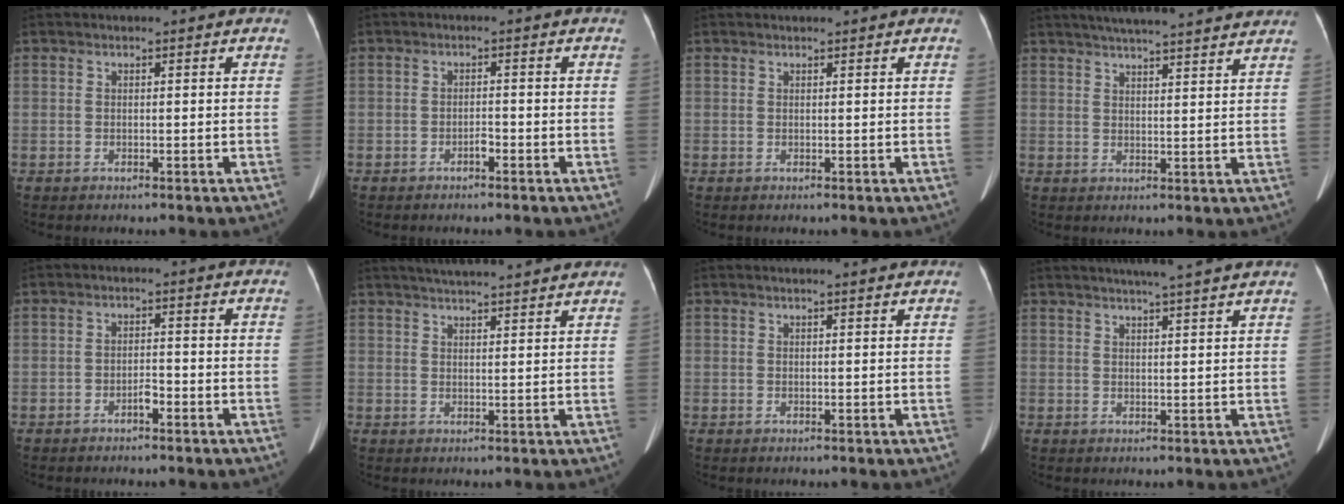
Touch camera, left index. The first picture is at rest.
{"total": 1.4, "force": [-1.1, 0.4, 0.8], "torque": [-0.012, 0.003, -0.017]}
{"total": 1.1, "force": [1.1, 0.2, 0.2], "torque": [-0.007, 0.018, 0.017]}
{"total": 17.6, "force": [15.7, 1.3, 7.8], "torque": [-0.116, 0.030, 0.202]}
{"total": 1.8, "force": [-1.4, 0.5, 1.1], "torque": [-0.017, 0.003, -0.022]}
{"total": 12.2, "force": [11.0, 0.9, 5.3], "torque": [-0.080, 0.029, 0.142]}
{"total": 2.3, "force": [2.1, 0.0, 0.9], "torque": [-0.015, 0.010, 0.023]}
{"total": 8.6, "force": [7.3, -0.6, 4.5], "torque": [-0.064, 0.020, 0.086]}